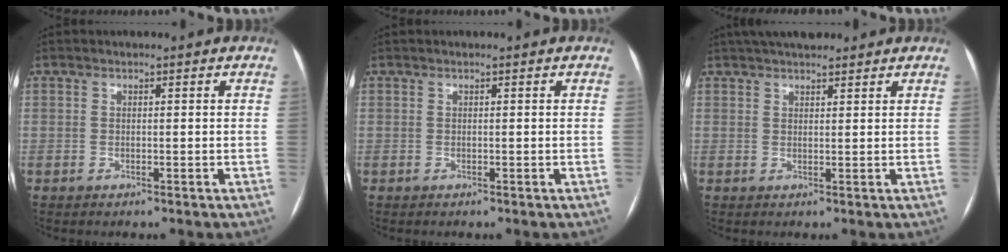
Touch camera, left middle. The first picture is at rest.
{"total": 0.0}
{"total": 7.3, "force": [6.2, 2.0, 3.5], "torque": [-0.048, 0.029, 0.097]}